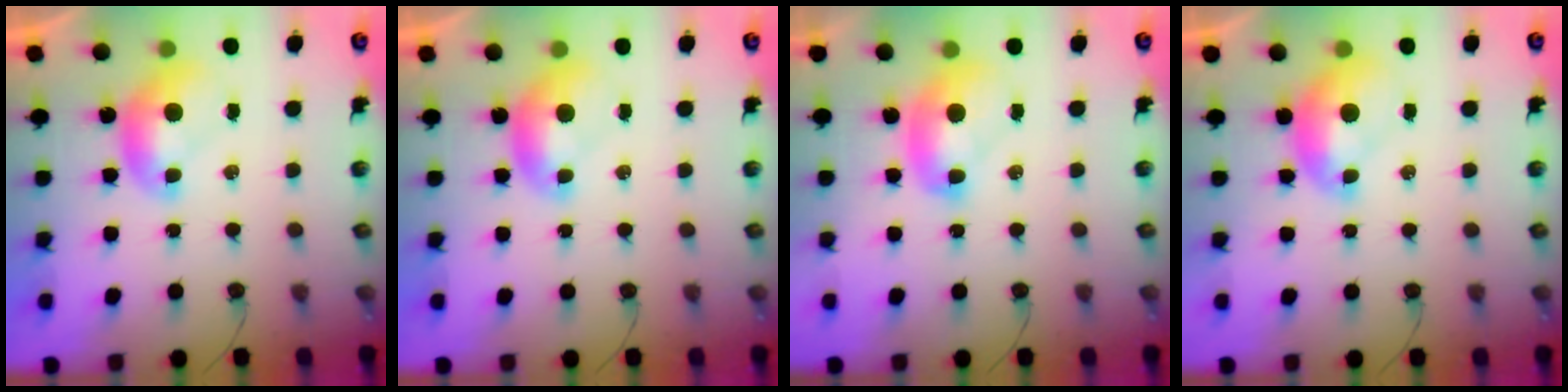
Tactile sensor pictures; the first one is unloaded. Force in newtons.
{"total": 0.0}
{"total": 2.4, "press": 2.4, "slide": 0.2}
{"total": 1.6, "press": 1.5, "slide": 0.4}